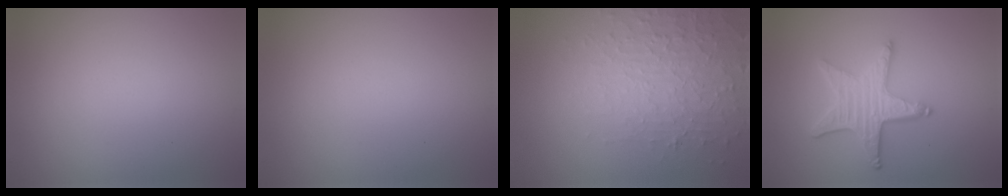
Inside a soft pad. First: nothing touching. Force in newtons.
{"total": 0.0}
{"total": 5.1, "press": 3.4, "slide": 3.7}
{"total": 4.4, "press": 3.7, "slide": 2.4}